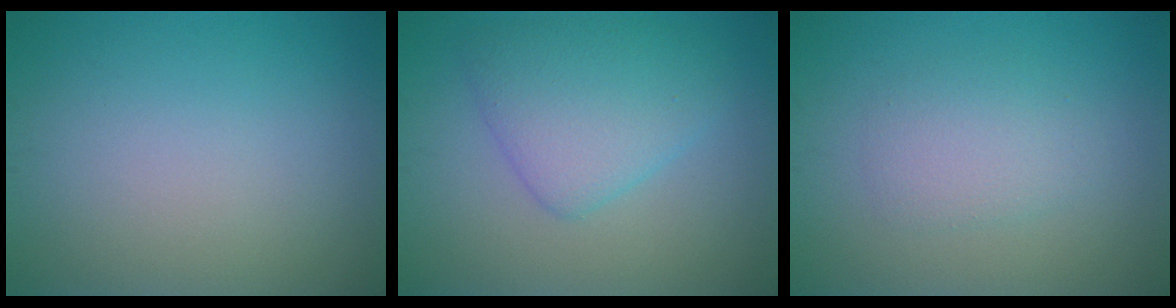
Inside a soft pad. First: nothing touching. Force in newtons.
{"total": 4.8, "press": 4.8, "slide": 0.3}
{"total": 2.4, "press": 2.4, "slide": 0.2}